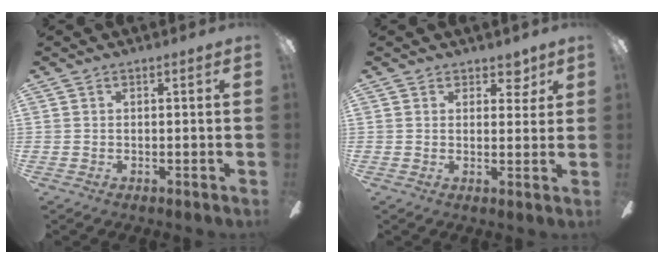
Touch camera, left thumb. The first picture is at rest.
{"total": 4.1, "force": [2.9, 2.5, 1.5], "torque": [-0.006, -0.011, 0.048]}